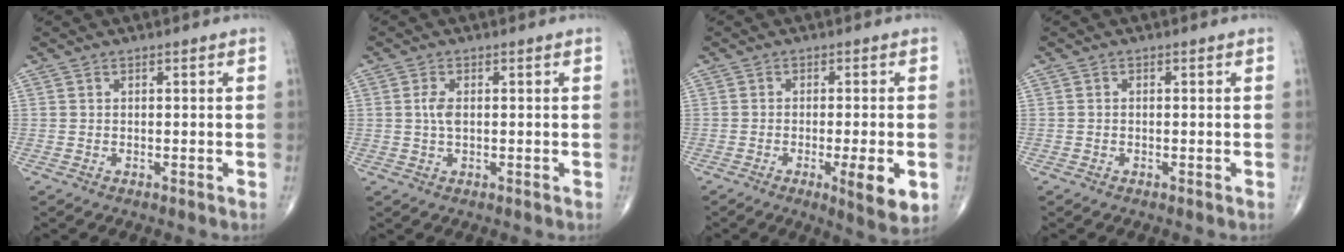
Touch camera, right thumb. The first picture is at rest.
{"total": 2.5, "force": [0.2, 1.2, 2.2], "torque": [-0.048, 0.002, 0.005]}
{"total": 7.5, "force": [-2.3, 1.4, 7.0], "torque": [-0.100, -0.012, -0.032]}
{"total": 0.0}